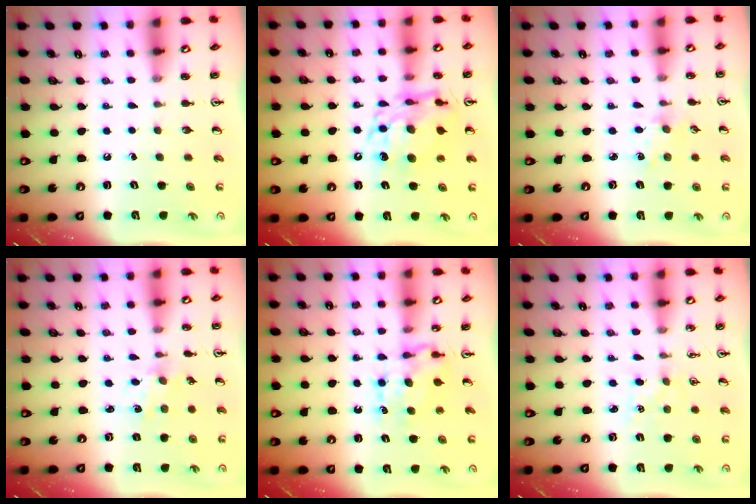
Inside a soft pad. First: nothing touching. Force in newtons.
{"total": 13.0, "press": 13.0, "slide": 1.3}
{"total": 1.6, "press": 1.5, "slide": 0.3}
{"total": 1.1, "press": 1.1, "slide": 0.3}
{"total": 7.1, "press": 7.1, "slide": 0.6}
{"total": 2.1, "press": 2.1, "slide": 0.3}